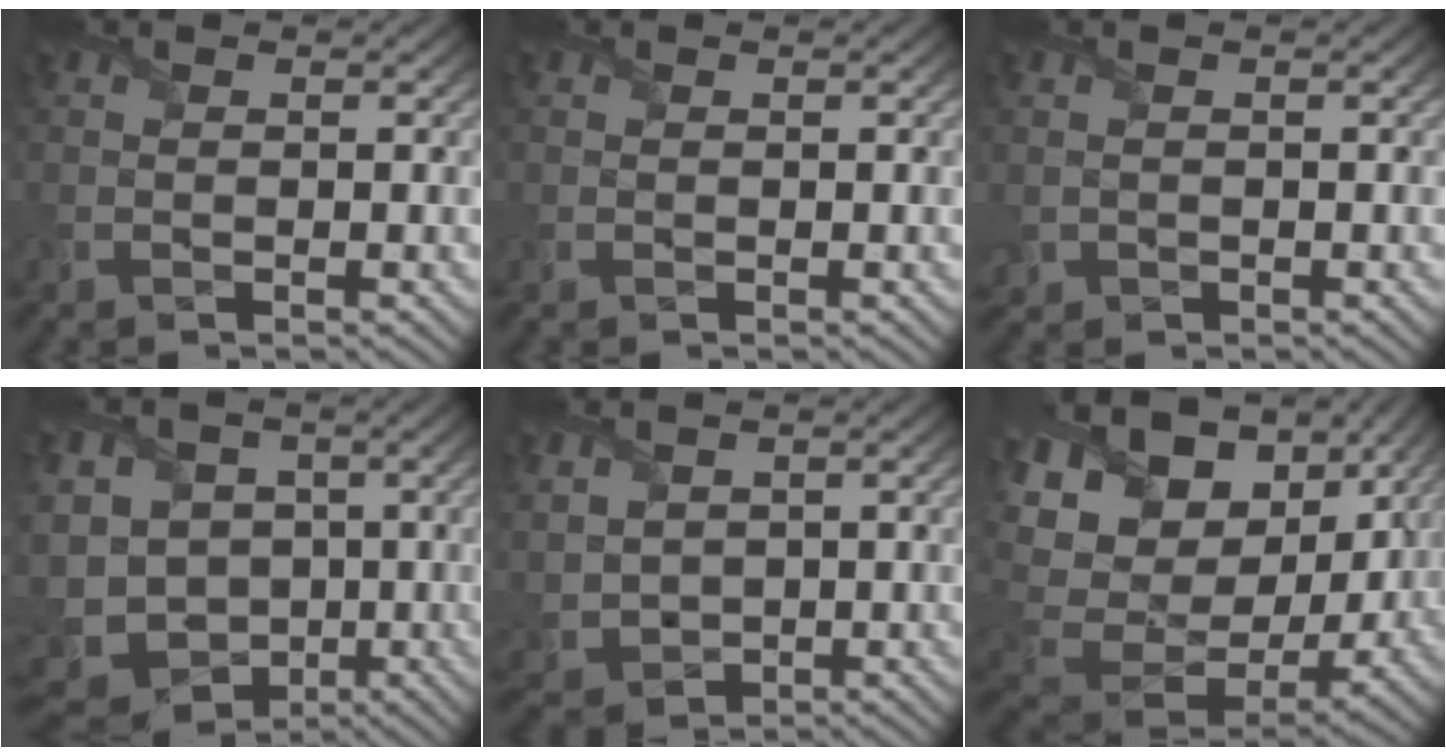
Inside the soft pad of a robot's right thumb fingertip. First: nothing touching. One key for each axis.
{"total": 0.0}
{"total": 1.1, "fx": 0.0, "fy": 1.1, "fz": 0.2, "tx": -0.013, "ty": -0.005, "tz": 0.001}
{"total": 14.8, "fx": -2.5, "fy": 12.0, "fz": 8.2, "tx": -0.209, "ty": -0.009, "tz": -0.062}
{"total": 4.7, "fx": 1.6, "fy": 3.7, "fz": 2.4, "tx": -0.104, "ty": -0.005, "tz": 0.037}
{"total": 19.2, "fx": 5.9, "fy": 12.9, "fz": 12.9, "tx": -0.280, "ty": 0.020, "tz": 0.137}